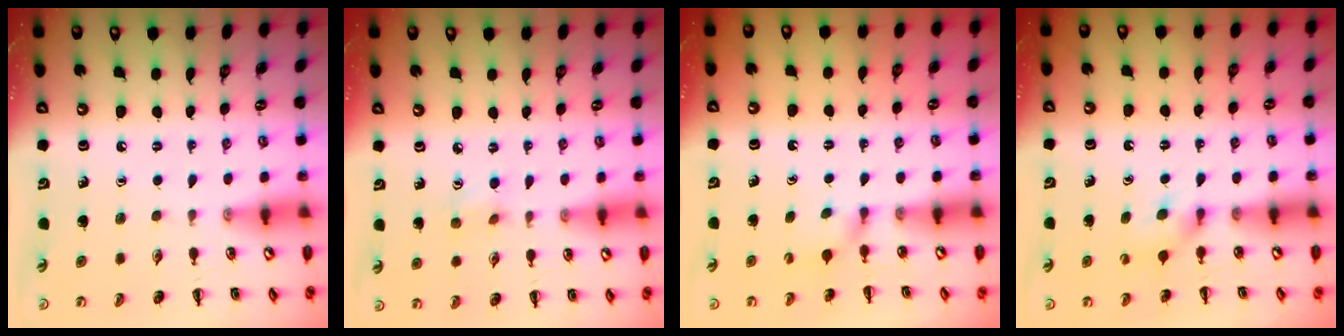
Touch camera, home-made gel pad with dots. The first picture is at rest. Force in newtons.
{"total": 3.4, "press": 3.2, "slide": 1.0}
{"total": 2.7, "press": 2.4, "slide": 1.2}
{"total": 5.0, "press": 4.7, "slide": 1.5}